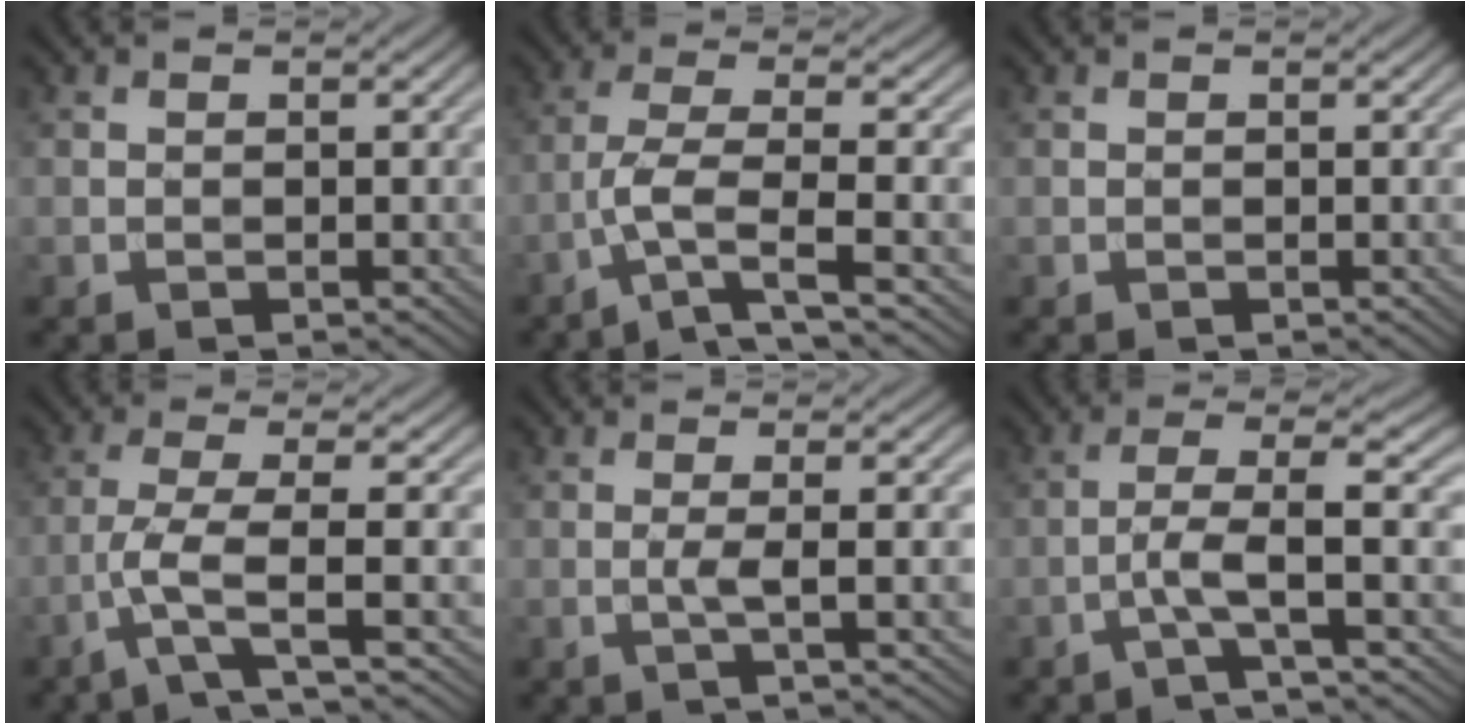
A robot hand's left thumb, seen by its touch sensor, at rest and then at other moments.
{"total": 5.6, "force": [-2.6, 1.0, 4.9], "torque": [-0.095, 0.004, -0.067]}
{"total": 0.0}
{"total": 4.3, "force": [-1.6, 0.4, 4.0], "torque": [-0.073, 0.009, -0.053]}
{"total": 4.4, "force": [-0.3, 0.6, 4.3], "torque": [-0.068, 0.007, -0.013]}
{"total": 4.3, "force": [-1.3, 0.2, 4.1], "torque": [-0.074, 0.016, -0.047]}